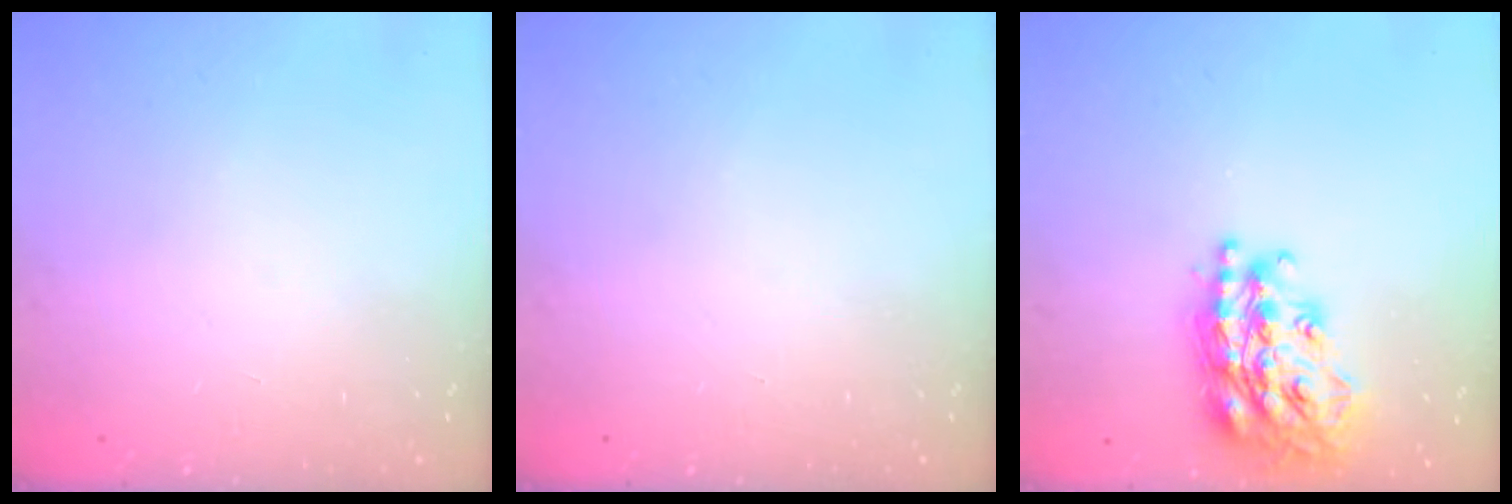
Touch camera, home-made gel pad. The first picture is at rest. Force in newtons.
{"total": 0.0}
{"total": 23.2, "press": 23.2, "slide": 1.8}